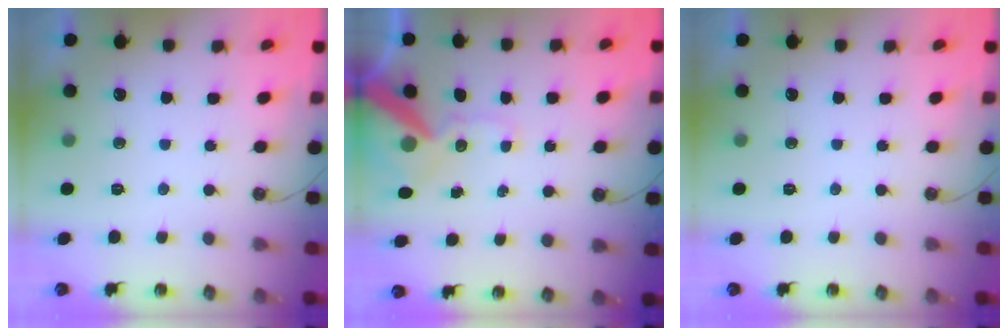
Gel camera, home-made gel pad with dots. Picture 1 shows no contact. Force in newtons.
{"total": 13.5, "press": 13.4, "slide": 1.7}
{"total": 0.0}